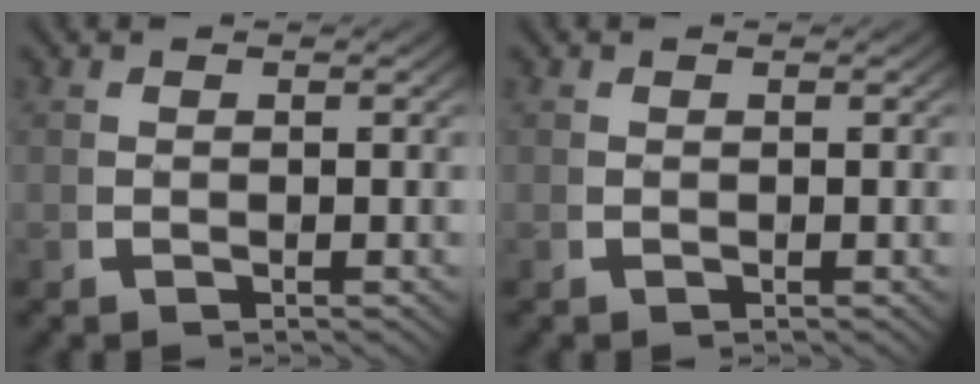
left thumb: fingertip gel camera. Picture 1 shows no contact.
{"total": 0.0}